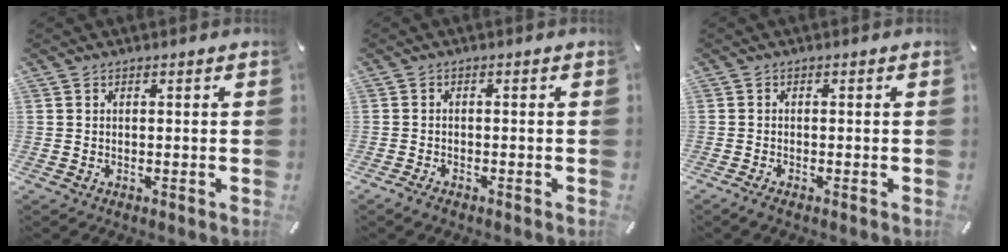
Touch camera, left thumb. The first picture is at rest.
{"total": 1.6, "force": [-1.3, 0.6, 0.8], "torque": [-0.015, 0.004, -0.025]}
{"total": 1.2, "force": [-0.7, 0.3, 1.0], "torque": [-0.017, -0.002, -0.012]}